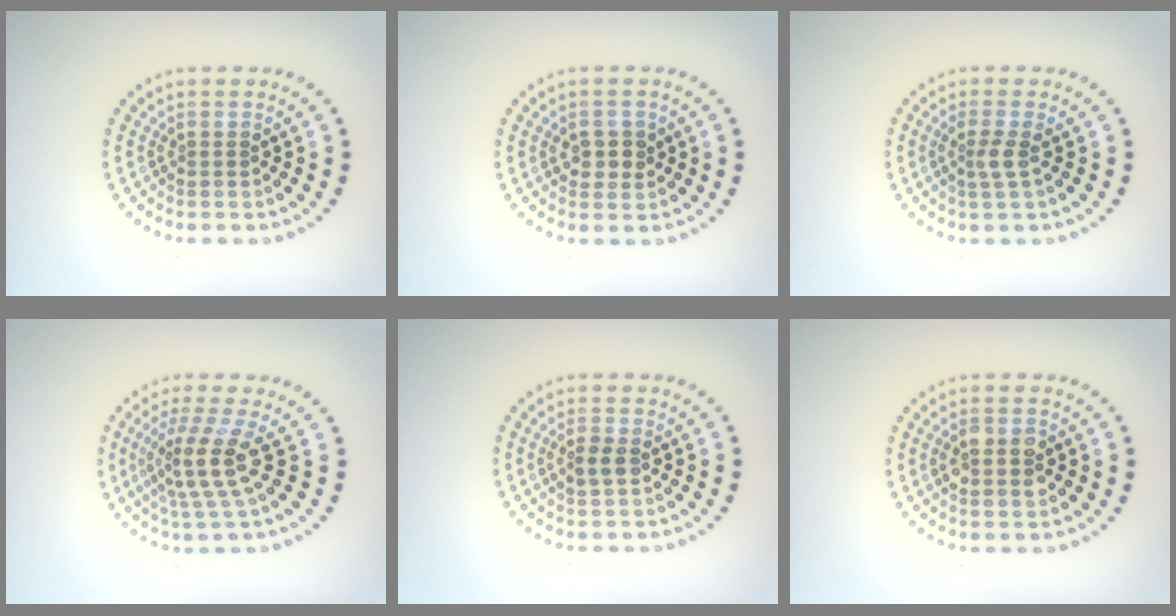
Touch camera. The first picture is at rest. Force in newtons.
{"total": 2.2, "press": 2.1, "slide": 0.7}
{"total": 1.6, "press": 1.2, "slide": 1.0}
{"total": 4.1, "press": 3.1, "slide": 2.6}
{"total": 1.7, "press": 1.7, "slide": 0.2}
{"total": 2.9, "press": 2.8, "slide": 0.3}